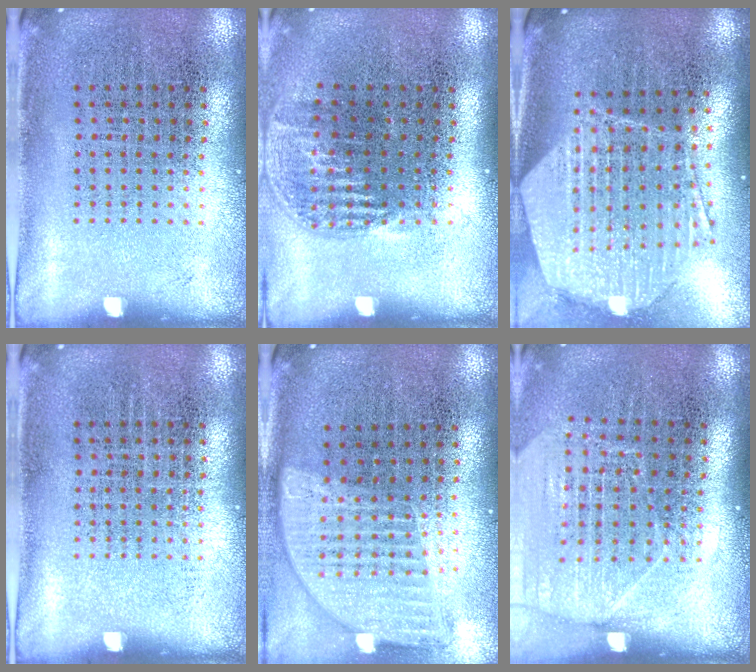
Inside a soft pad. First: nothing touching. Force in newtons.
{"total": 1.1, "press": 1.0, "slide": 0.6}
{"total": 2.5, "press": 2.1, "slide": 1.4}
{"total": 0.0}
{"total": 1.5, "press": 1.3, "slide": 0.7}
{"total": 1.7, "press": 1.5, "slide": 0.8}